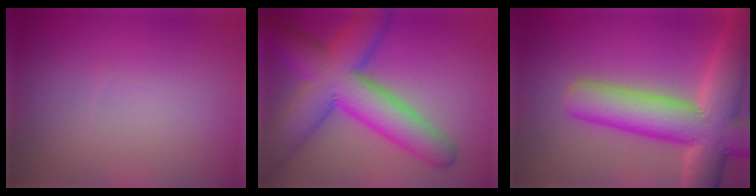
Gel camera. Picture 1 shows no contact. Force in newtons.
{"total": 10.5, "press": 10.5, "slide": 0.2}
{"total": 10.9, "press": 10.9, "slide": 0.7}